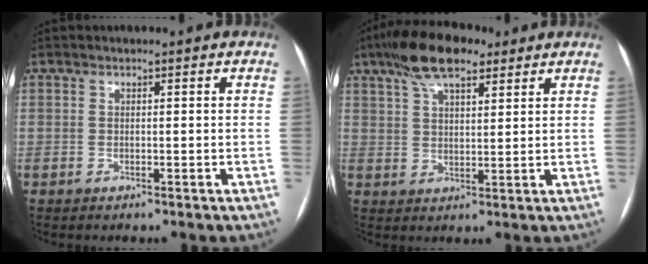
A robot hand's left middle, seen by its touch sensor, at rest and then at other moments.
{"total": 10.2, "force": [6.8, 3.5, 6.7], "torque": [-0.129, 0.025, 0.119]}